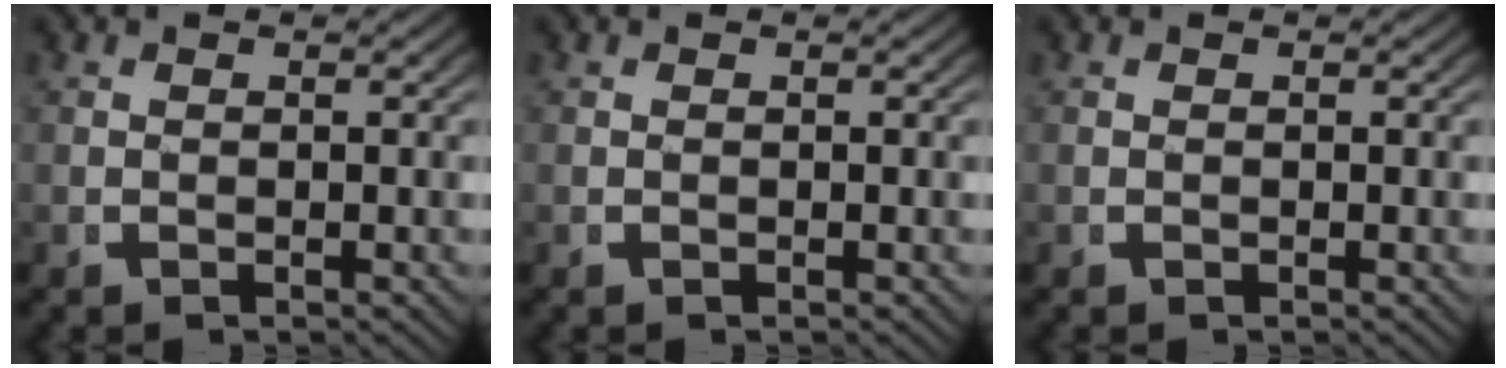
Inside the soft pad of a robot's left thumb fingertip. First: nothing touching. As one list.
[{"total": 0.0}, {"total": 0.0}]